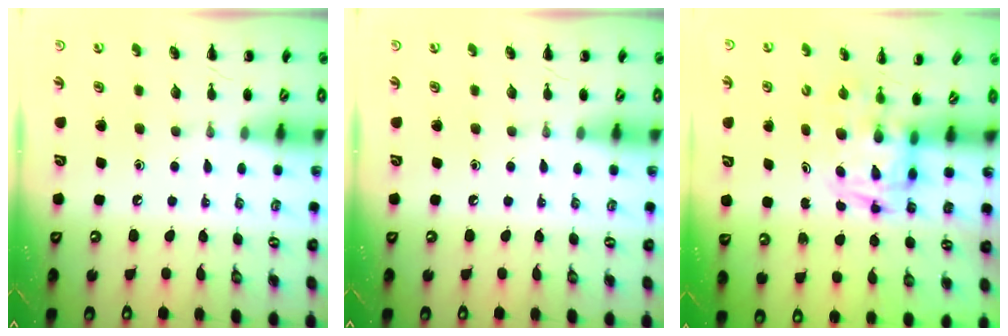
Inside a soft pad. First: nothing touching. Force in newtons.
{"total": 0.0}
{"total": 2.6, "press": 2.6, "slide": 0.5}